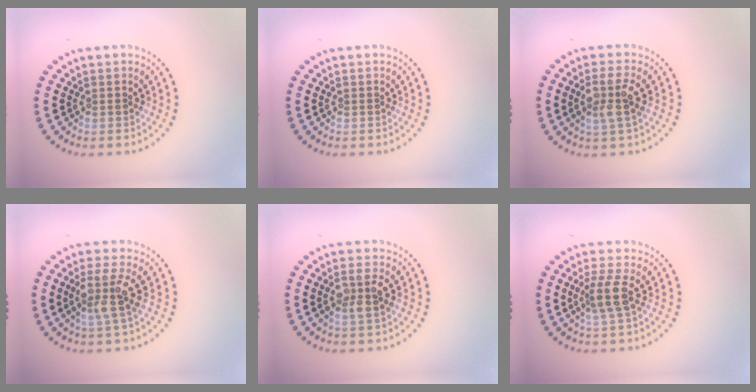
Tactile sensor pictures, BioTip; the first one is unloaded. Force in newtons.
{"total": 0.0}
{"total": 3.0, "press": 2.7, "slide": 1.2}
{"total": 3.5, "press": 3.0, "slide": 1.9}
{"total": 2.8, "press": 2.7, "slide": 0.9}
{"total": 2.7, "press": 2.2, "slide": 1.6}